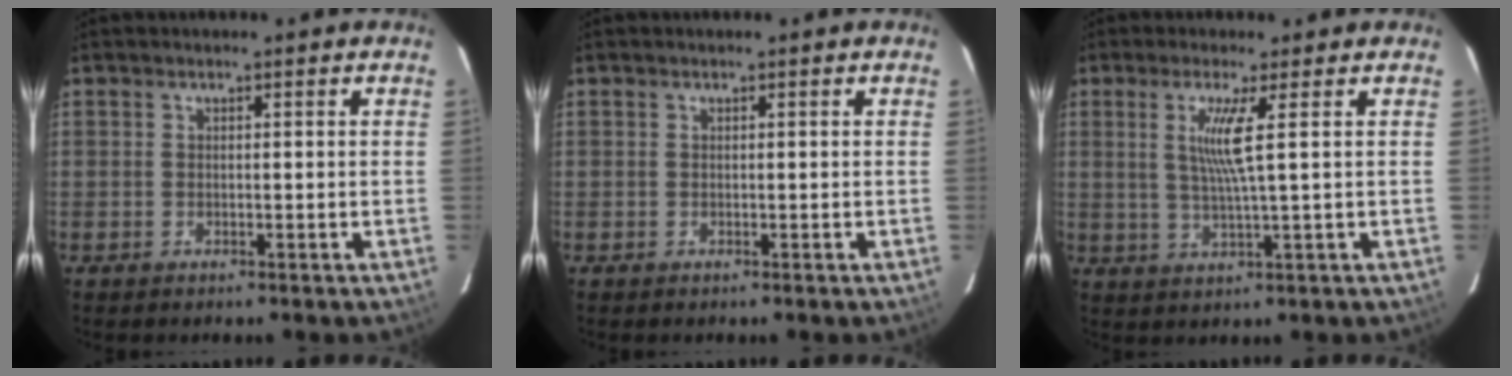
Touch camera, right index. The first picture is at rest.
{"total": 0.0}
{"total": 5.4, "force": [1.5, -1.0, 5.1], "torque": [-0.094, -0.009, 0.028]}